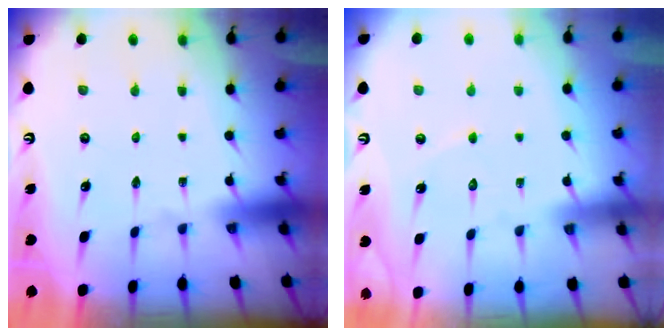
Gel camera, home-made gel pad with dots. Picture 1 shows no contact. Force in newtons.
{"total": 3.8, "press": 3.8, "slide": 0.2}